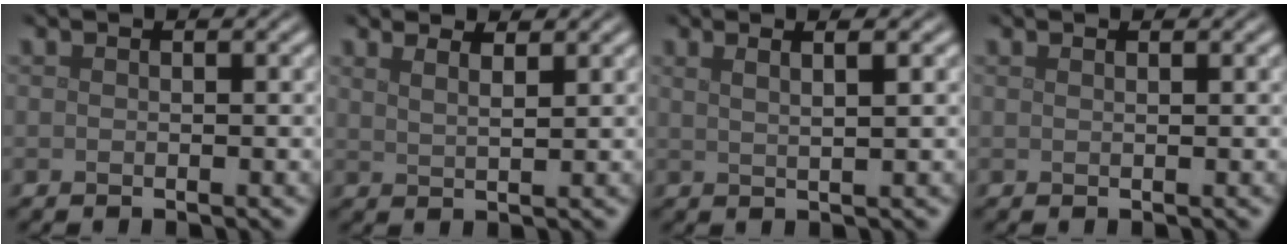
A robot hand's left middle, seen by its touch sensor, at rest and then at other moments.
{"total": 3.1, "force": [2.4, 1.2, 1.6], "torque": [-0.007, 0.013, 0.012]}
{"total": 3.6, "force": [1.8, 1.4, 2.7], "torque": [-0.018, 0.014, -0.002]}
{"total": 0.6, "force": [0.4, 0.2, 0.3], "torque": [-0.001, 0.000, 0.003]}